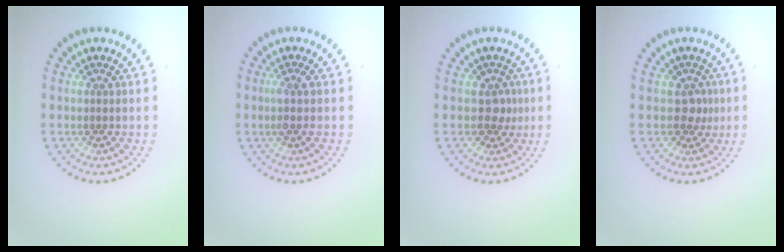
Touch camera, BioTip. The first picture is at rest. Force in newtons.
{"total": 1.3, "press": 1.1, "slide": 0.8}
{"total": 1.8, "press": 1.4, "slide": 1.2}
{"total": 1.8, "press": 1.4, "slide": 1.2}